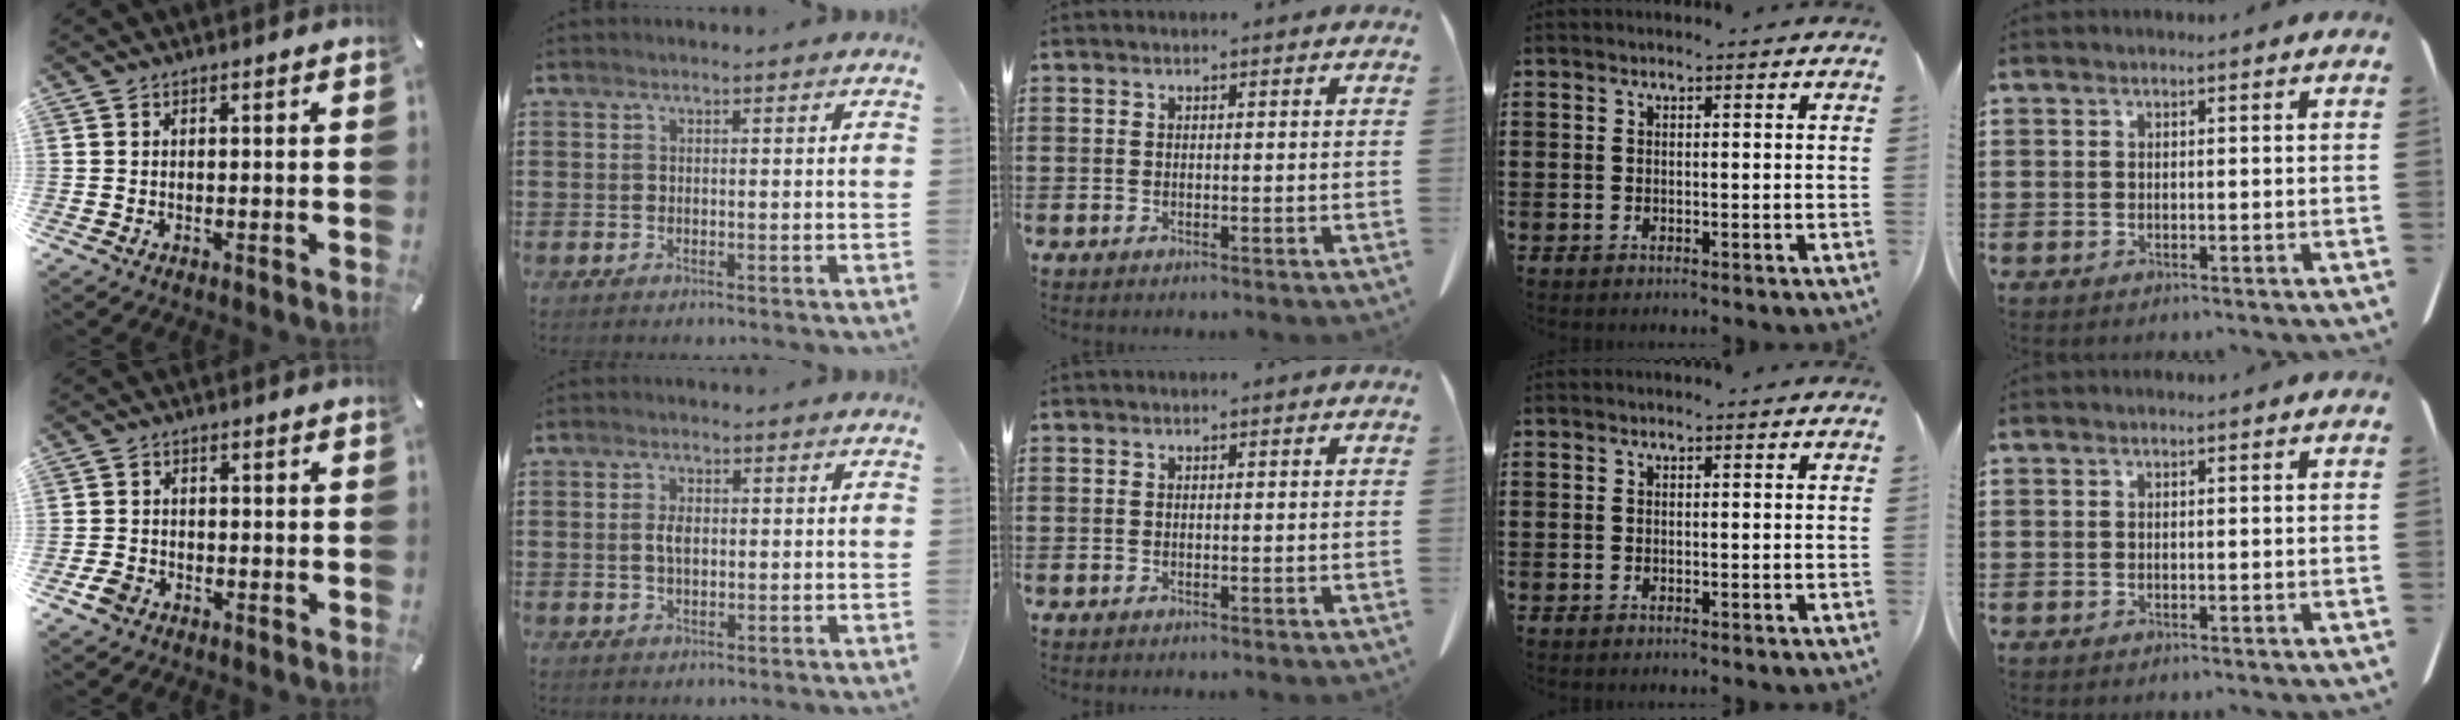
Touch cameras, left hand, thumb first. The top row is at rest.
{"thumb": {"total": 3.1, "force": [-1.7, 2.3, 1.1], "torque": [-0.023, 0.007, -0.034]}, "index": {"total": 2.7, "force": [0.3, 1.4, 2.3], "torque": [-0.048, 0.007, 0.003]}}